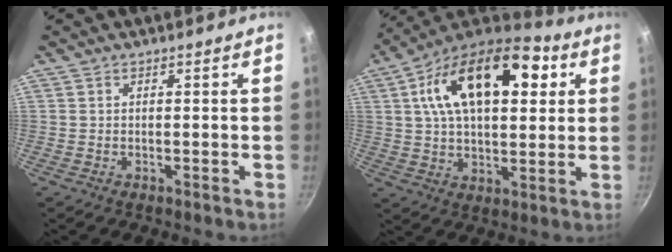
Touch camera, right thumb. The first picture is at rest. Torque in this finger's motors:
{"motor_torque": [1.02, 3.99, 0.64, -0.40, 0.19]}